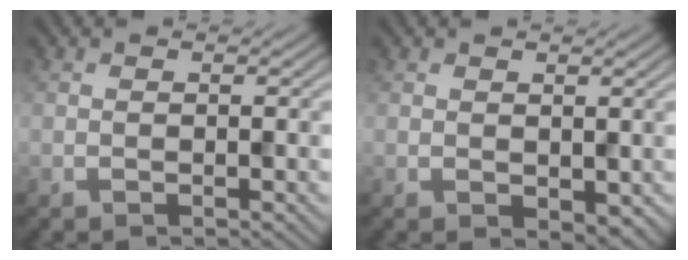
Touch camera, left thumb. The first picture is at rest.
{"total": 1.7, "force": [0.3, 1.1, 1.2], "torque": [-0.026, -0.007, 0.012]}